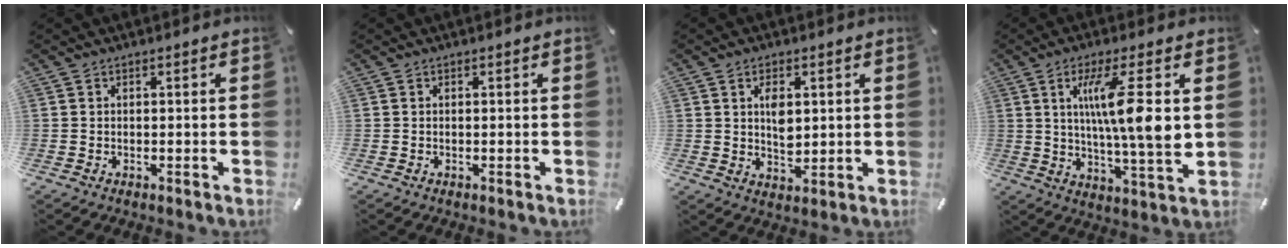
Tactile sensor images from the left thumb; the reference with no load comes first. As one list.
[{"total": 0.0}, {"total": 5.6, "force": [1.6, 3.5, 4.2], "torque": [-0.072, -0.006, 0.020]}, {"total": 14.0, "force": [3.6, 1.8, 13.5], "torque": [-0.236, -0.008, 0.050]}]